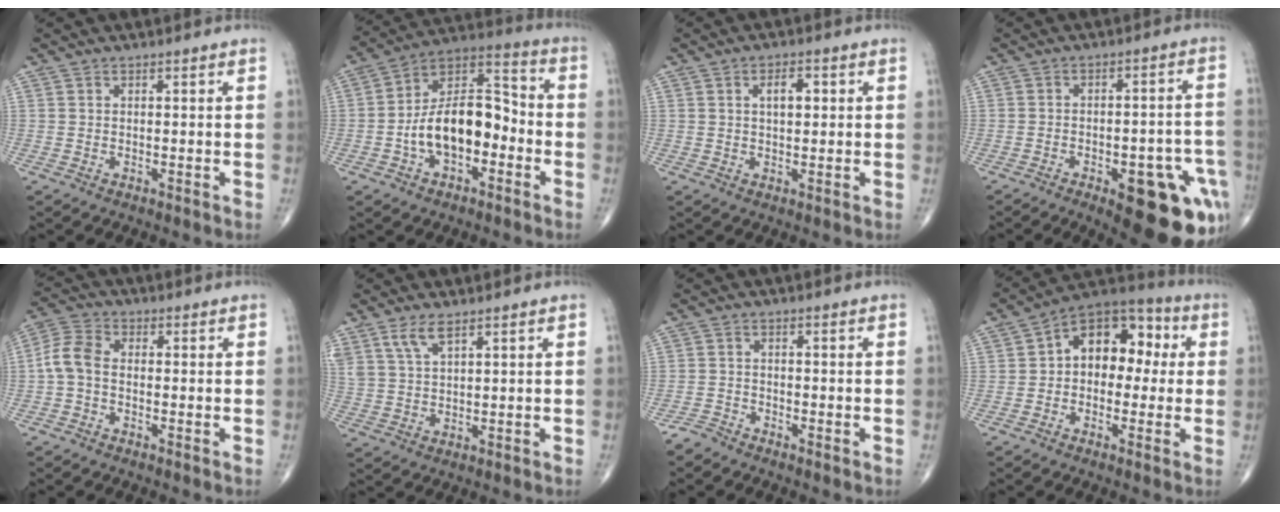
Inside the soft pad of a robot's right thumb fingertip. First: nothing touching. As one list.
[{"total": 15.7, "force": [-3.7, 8.9, 12.4], "torque": [-0.192, 0.049, -0.072]}, {"total": 3.9, "force": [1.0, 2.0, 3.2], "torque": [-0.046, 0.003, 0.016]}, {"total": 19.8, "force": [-9.0, 7.8, 15.8], "torque": [-0.124, 0.044, -0.100]}, {"total": 5.8, "force": [-0.7, 3.9, 4.3], "torque": [-0.087, 0.017, -0.026]}, {"total": 4.8, "force": [3.2, 1.6, 3.2], "torque": [-0.070, -0.009, 0.070]}, {"total": 2.2, "force": [-2.1, 0.6, 0.0], "torque": [0.002, -0.005, -0.046]}, {"total": 13.3, "force": [1.5, 9.0, 9.8], "torque": [-0.096, 0.041, 0.005]}]